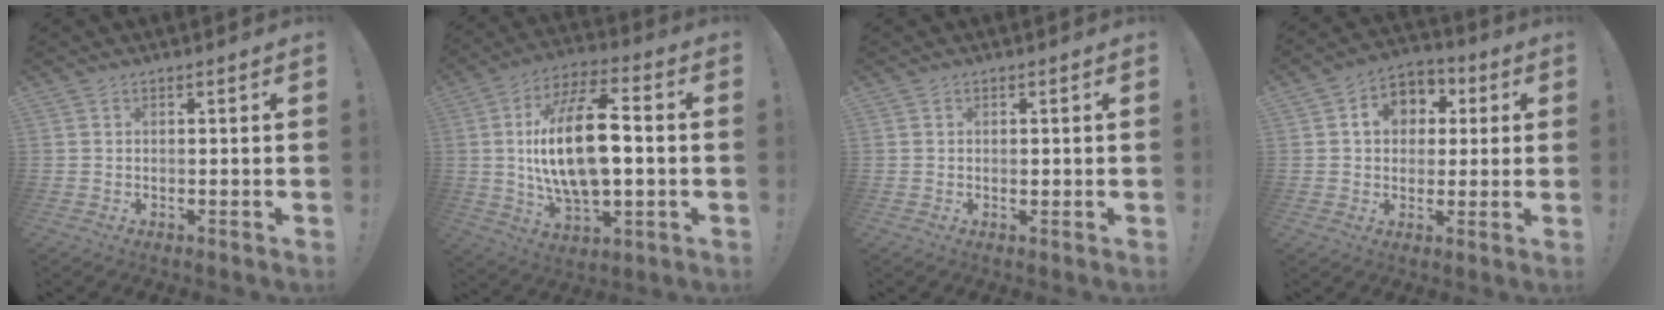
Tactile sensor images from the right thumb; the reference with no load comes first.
{"total": 20.7, "force": [0.1, 9.7, 18.3], "torque": [-0.339, 0.005, -0.005]}
{"total": 0.6, "force": [-0.2, 0.5, 0.3], "torque": [-0.005, 0.003, -0.004]}
{"total": 9.3, "force": [2.2, 7.9, 4.4], "torque": [-0.060, 0.003, 0.043]}